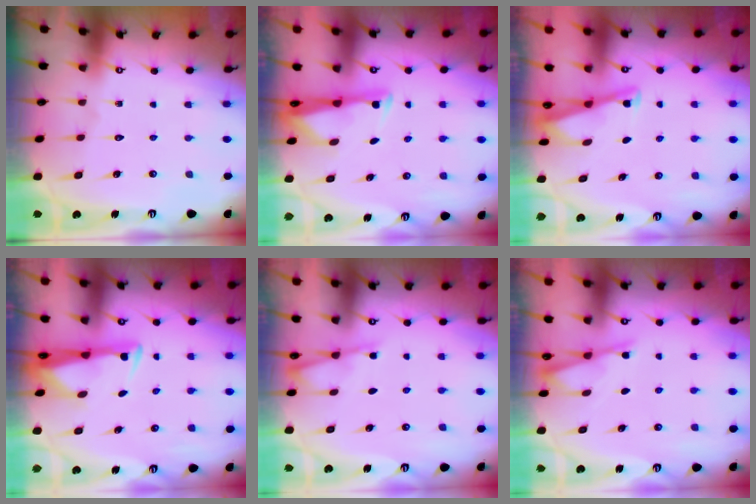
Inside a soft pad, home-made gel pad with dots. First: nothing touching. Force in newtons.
{"total": 2.7, "press": 2.7, "slide": 0.4}
{"total": 2.7, "press": 2.7, "slide": 0.3}
{"total": 2.9, "press": 2.8, "slide": 1.0}
{"total": 2.8, "press": 2.8, "slide": 0.3}
{"total": 2.4, "press": 2.4, "slide": 0.4}